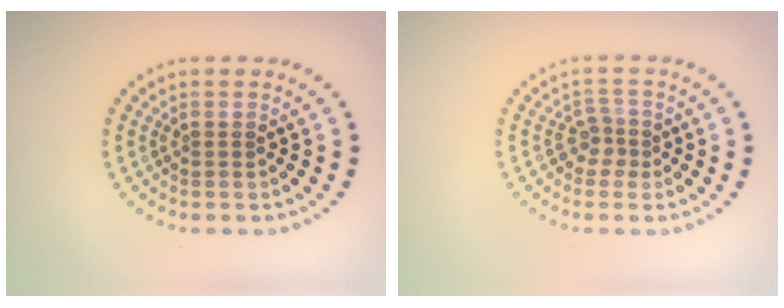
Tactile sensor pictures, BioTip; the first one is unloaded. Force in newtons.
{"total": 1.8, "press": 1.2, "slide": 1.3}